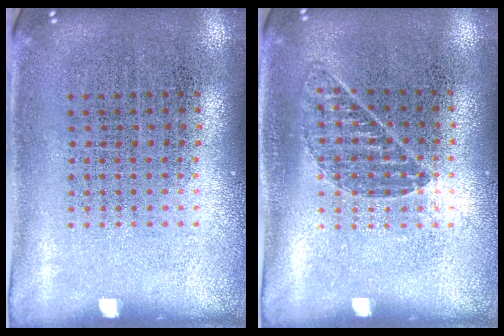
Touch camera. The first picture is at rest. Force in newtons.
{"total": 0.8, "press": 0.8, "slide": 0.1}